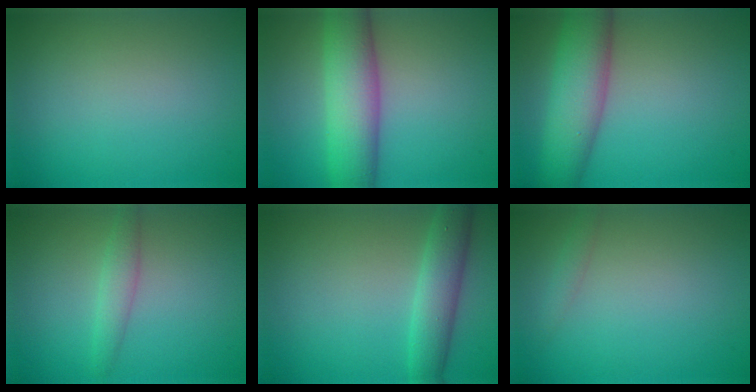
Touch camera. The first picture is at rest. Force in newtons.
{"total": 7.3, "press": 7.2, "slide": 0.5}
{"total": 7.5, "press": 7.5, "slide": 0.3}
{"total": 1.9, "press": 1.9, "slide": 0.1}
{"total": 3.9, "press": 3.9, "slide": 0.2}
{"total": 1.0, "press": 1.0, "slide": 0.0}